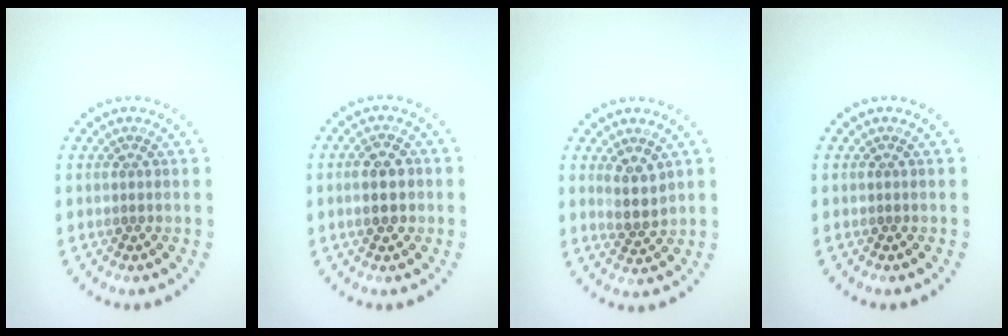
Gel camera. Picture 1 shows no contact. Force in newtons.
{"total": 2.8, "press": 2.8, "slide": 0.2}
{"total": 2.4, "press": 2.1, "slide": 1.2}
{"total": 0.0}